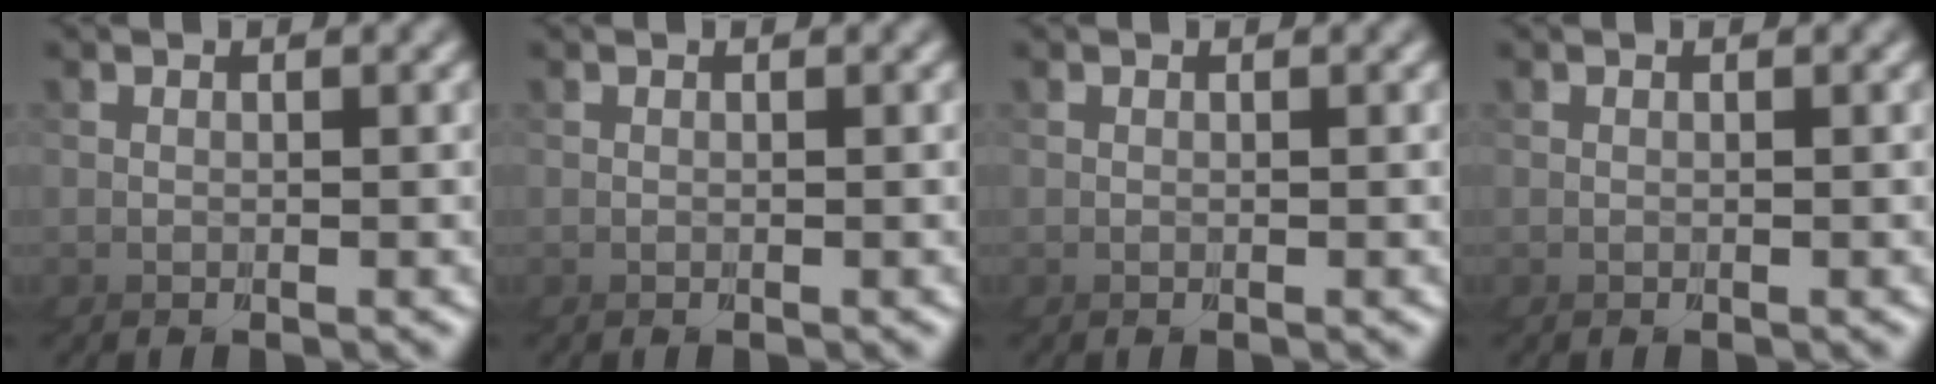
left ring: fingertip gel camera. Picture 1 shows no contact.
{"total": 0.0}
{"total": 0.0}
{"total": 0.0}